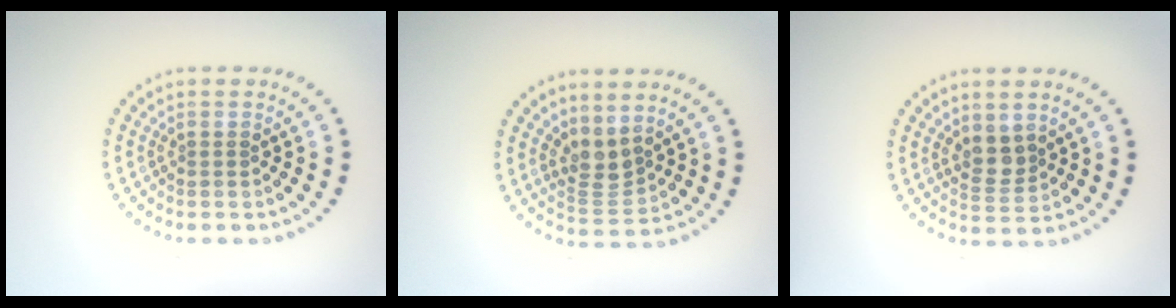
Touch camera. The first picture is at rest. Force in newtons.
{"total": 2.6, "press": 2.0, "slide": 1.6}
{"total": 2.2, "press": 1.9, "slide": 1.1}